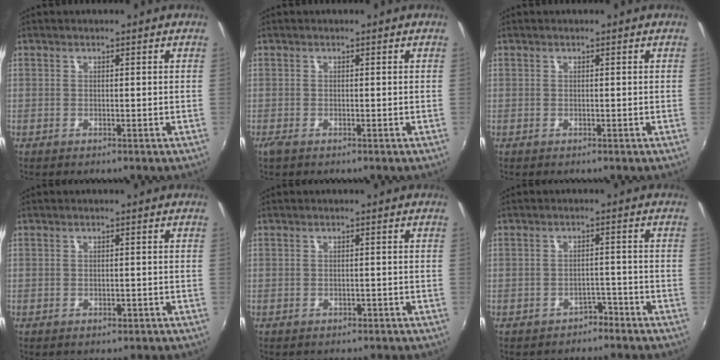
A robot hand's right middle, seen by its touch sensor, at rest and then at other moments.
{"total": 1.1, "force": [-0.8, 0.3, 0.8], "torque": [-0.016, -0.004, -0.016]}
{"total": 0.0}
{"total": 2.3, "force": [-1.9, 1.1, 0.6], "torque": [-0.013, -0.005, -0.021]}
{"total": 3.6, "force": [-3.1, 1.5, 1.0], "torque": [-0.017, -0.008, -0.036]}
{"total": 4.9, "force": [-4.1, 2.6, 0.8], "torque": [-0.019, 0.015, -0.044]}